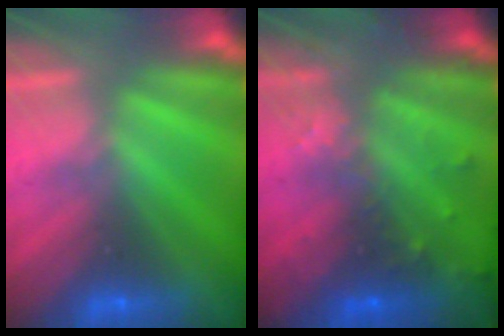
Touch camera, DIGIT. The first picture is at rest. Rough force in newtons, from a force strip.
{"total": 5.7}